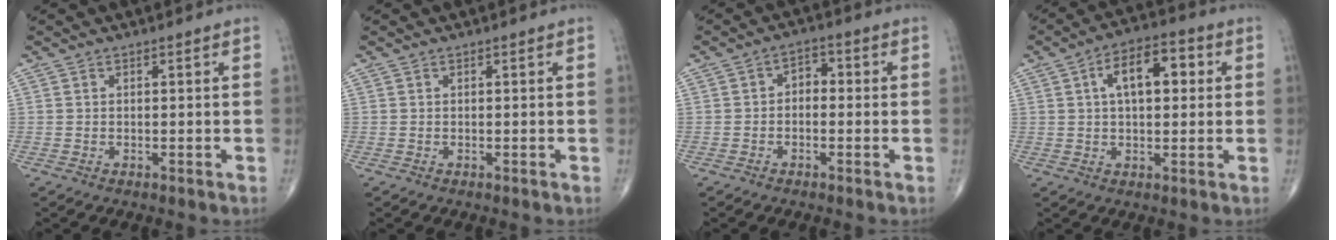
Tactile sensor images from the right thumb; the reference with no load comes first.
{"total": 0.0}
{"total": 3.6, "force": [-0.2, 2.5, 2.6], "torque": [-0.021, 0.016, -0.016]}
{"total": 10.7, "force": [2.5, 5.5, 8.9], "torque": [-0.127, 0.020, 0.033]}